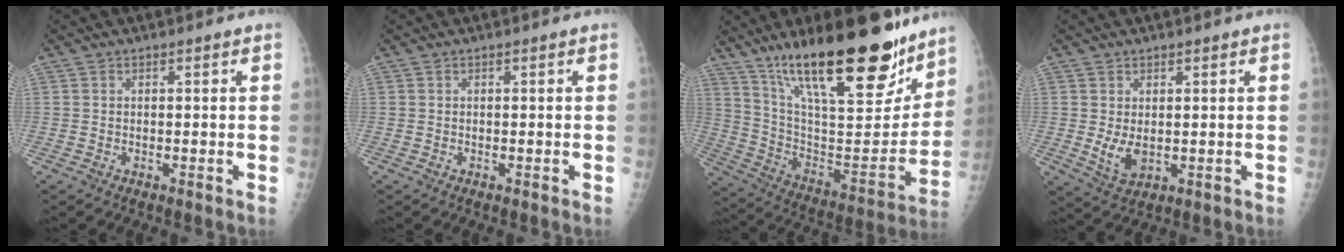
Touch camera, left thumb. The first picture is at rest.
{"total": 0.0}
{"total": 31.4, "force": [20.8, 9.2, 21.6], "torque": [-0.313, -0.071, 0.344]}
{"total": 4.3, "force": [0.4, 2.6, 3.3], "torque": [-0.056, -0.014, 0.018]}